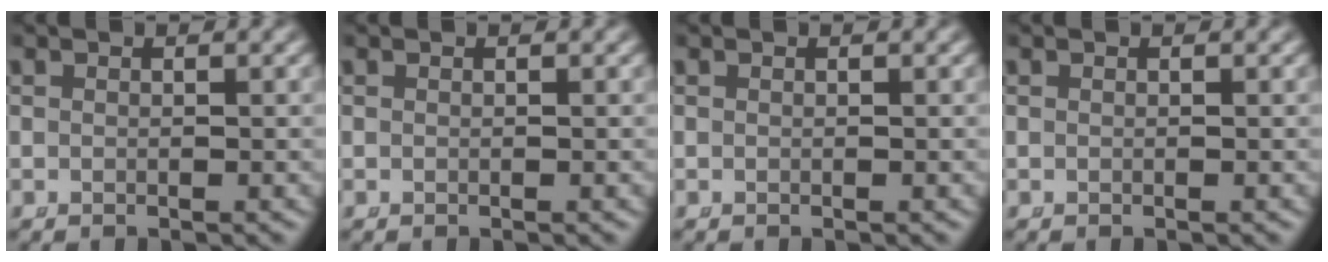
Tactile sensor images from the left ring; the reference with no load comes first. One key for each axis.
{"total": 0.0}
{"total": 0.0}
{"total": 0.0}